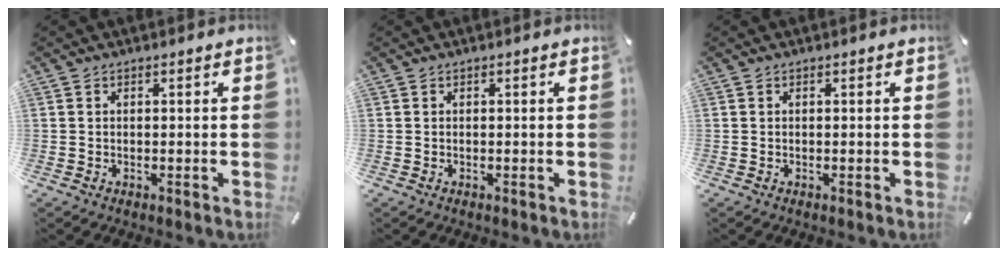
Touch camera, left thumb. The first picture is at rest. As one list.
[{"total": 0.0}, {"total": 0.0}]